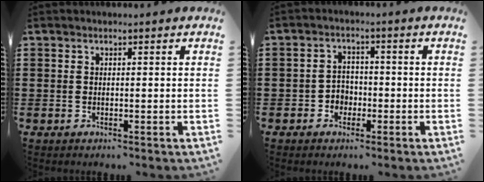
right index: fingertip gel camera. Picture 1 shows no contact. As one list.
[{"total": 2.7, "force": [-1.4, 2.2, 0.8], "torque": [-0.023, 0.006, -0.032]}]